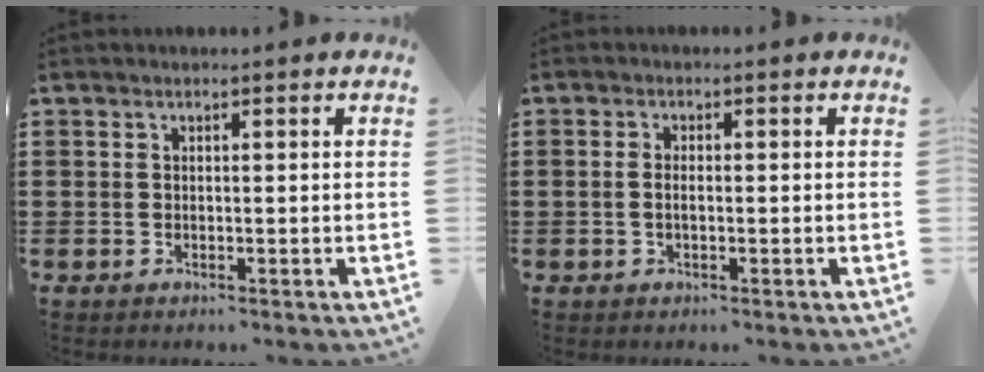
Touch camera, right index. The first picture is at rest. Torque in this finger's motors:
{"motor_torque": [-0.80, 1.14, -0.03, 0.00]}